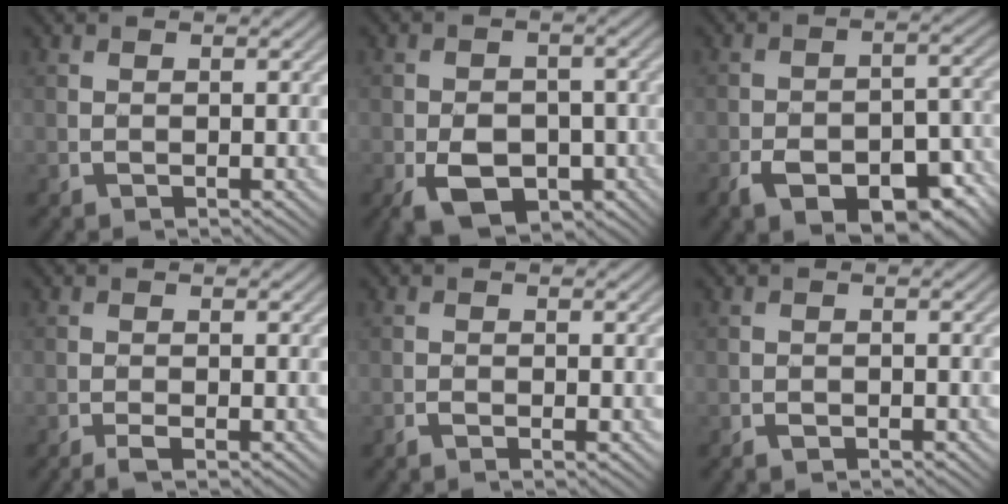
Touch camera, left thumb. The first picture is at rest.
{"total": 8.0, "force": [-3.5, 5.1, 5.0], "torque": [-0.086, -0.019, -0.058]}
{"total": 11.9, "force": [-7.1, 5.5, 7.8], "torque": [-0.118, -0.011, -0.108]}
{"total": 1.6, "force": [-1.0, 0.2, 1.2], "torque": [-0.022, 0.002, -0.024]}
{"total": 1.2, "force": [-0.8, 0.2, 0.9], "torque": [-0.017, -0.001, -0.016]}
{"total": 1.1, "force": [-0.9, 0.5, 0.5], "torque": [-0.009, -0.002, -0.017]}